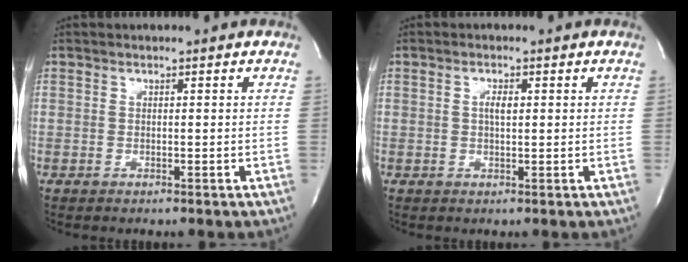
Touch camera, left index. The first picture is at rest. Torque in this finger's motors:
{"motor_torque": [0.10, 0.06, 0.01, 0.03]}